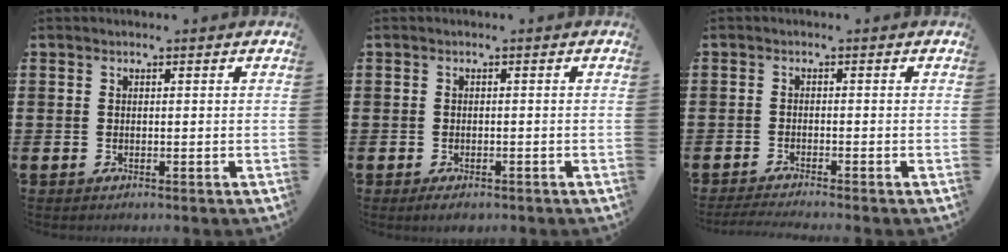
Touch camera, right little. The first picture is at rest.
{"total": 0.9, "force": [-0.6, 0.4, 0.6], "torque": [-0.004, -0.004, -0.014]}
{"total": 1.4, "force": [-1.2, -0.1, 0.7], "torque": [-0.010, 0.001, -0.024]}